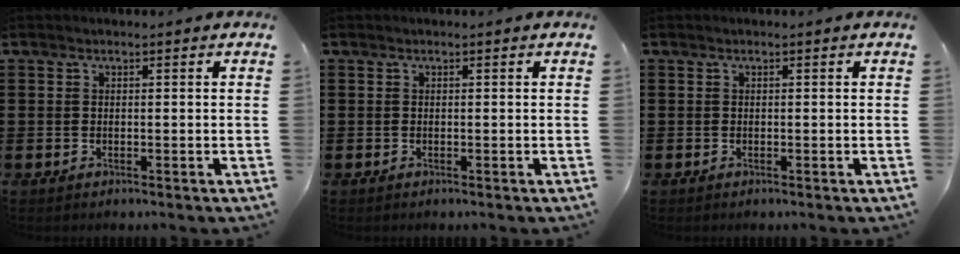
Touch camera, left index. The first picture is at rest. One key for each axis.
{"total": 0.0}
{"total": 0.0}